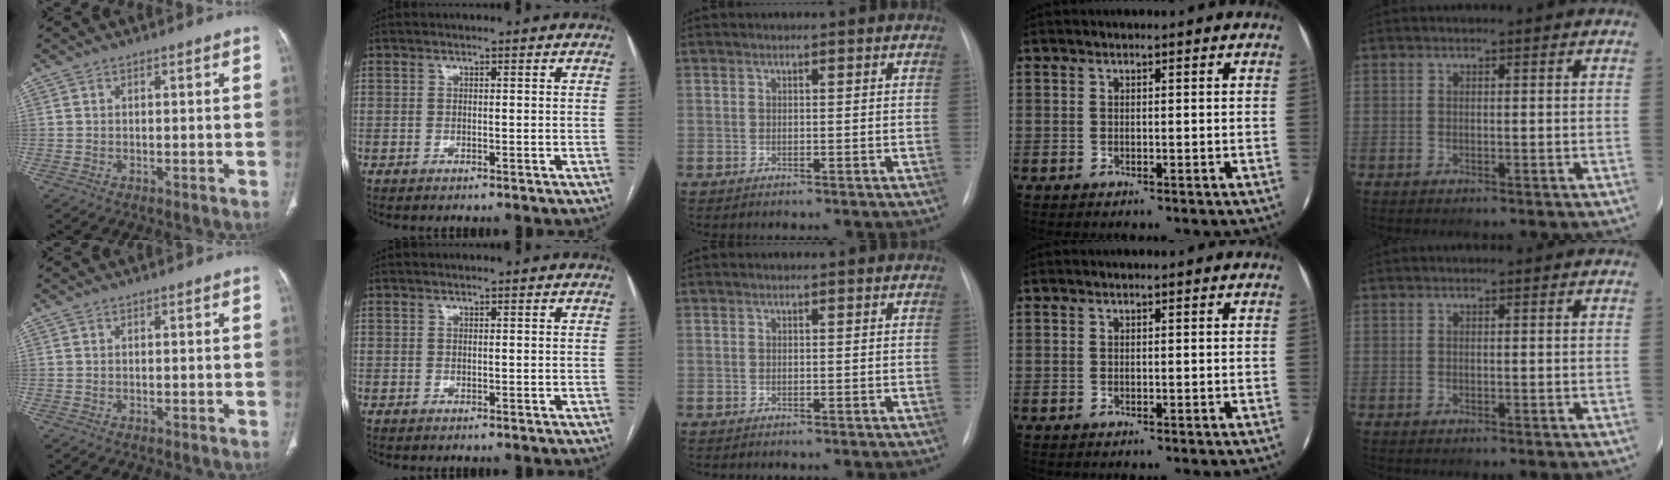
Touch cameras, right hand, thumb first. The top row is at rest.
{}